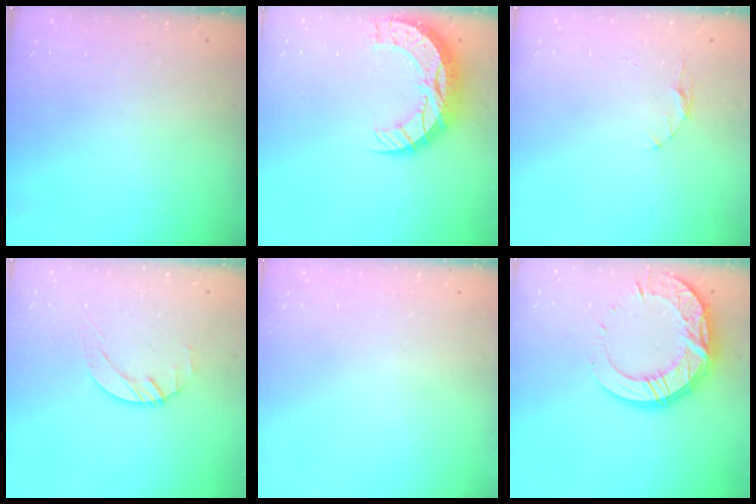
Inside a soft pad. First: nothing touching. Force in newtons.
{"total": 13.3, "press": 13.3, "slide": 0.9}
{"total": 3.5, "press": 3.5, "slide": 0.3}
{"total": 1.4, "press": 1.4, "slide": 0.2}
{"total": 0.0}
{"total": 18.7, "press": 18.7, "slide": 1.4}